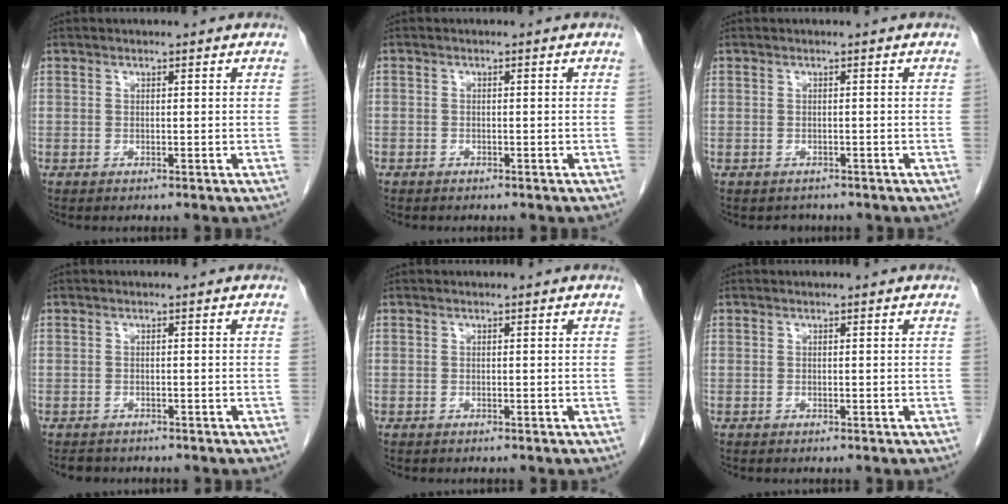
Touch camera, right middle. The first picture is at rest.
{"total": 0.8, "force": [-0.6, 0.5, 0.0], "torque": [-0.006, 0.002, -0.010]}
{"total": 1.5, "force": [-1.2, 0.8, 0.0], "torque": [-0.005, 0.000, -0.018]}
{"total": 1.9, "force": [-1.7, 1.0, 0.2], "torque": [-0.010, -0.001, -0.024]}
{"total": 0.0}
{"total": 0.0}